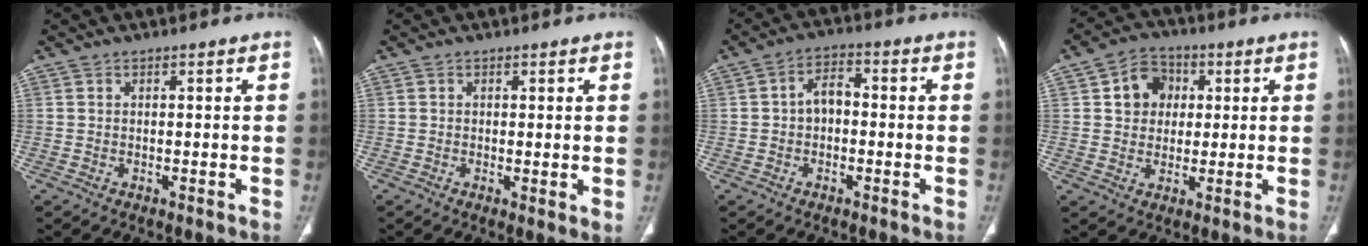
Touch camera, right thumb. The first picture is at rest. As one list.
[{"total": 2.2, "force": [0.1, 0.6, 2.1], "torque": [-0.039, -0.011, -0.001]}, {"total": 4.9, "force": [-0.5, 3.4, 3.5], "torque": [-0.047, 0.021, -0.018]}, {"total": 8.2, "force": [1.8, 6.9, 4.0], "torque": [-0.033, 0.003, 0.026]}]